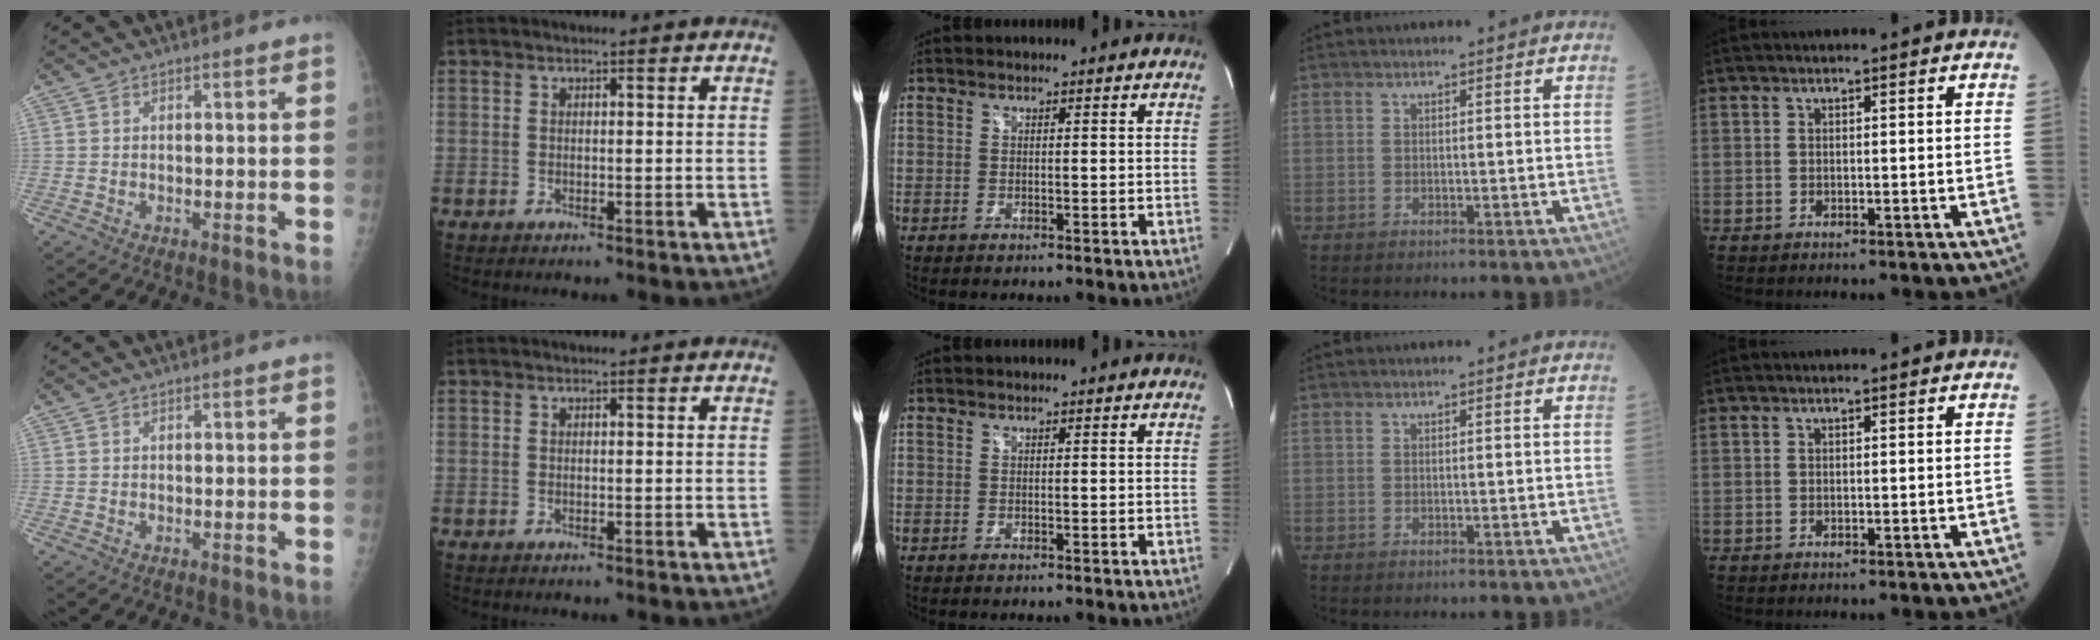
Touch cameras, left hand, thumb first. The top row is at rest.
{}